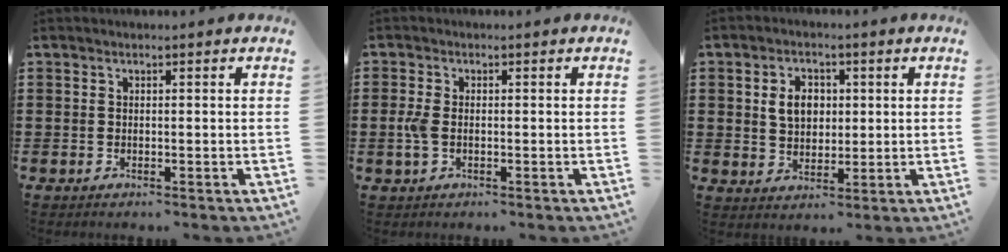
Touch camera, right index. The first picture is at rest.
{"total": 2.8, "force": [-0.4, 1.6, 2.3], "torque": [-0.068, -0.005, -0.014]}
{"total": 5.0, "force": [0.9, 3.8, 3.2], "torque": [-0.067, 0.011, 0.010]}